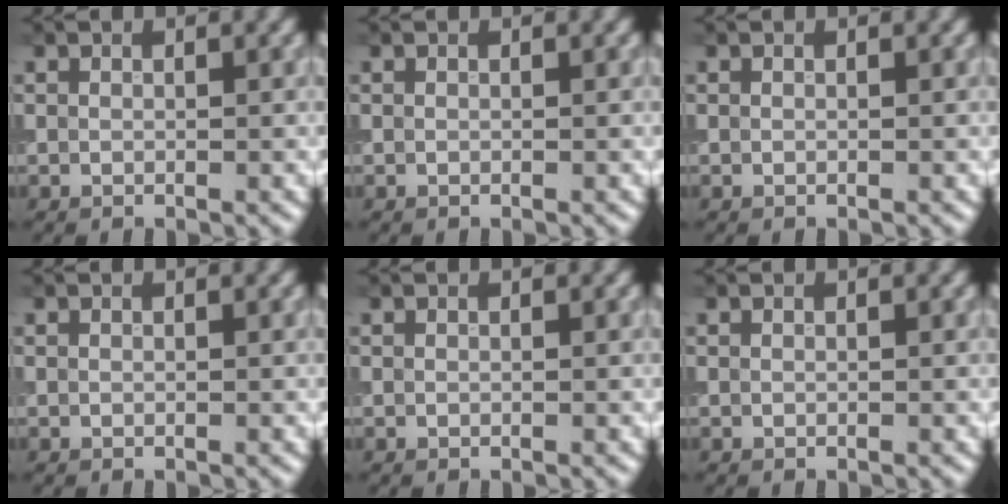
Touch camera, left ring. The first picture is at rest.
{"total": 0.0}
{"total": 0.0}
{"total": 0.0}
{"total": 0.0}
{"total": 0.0}